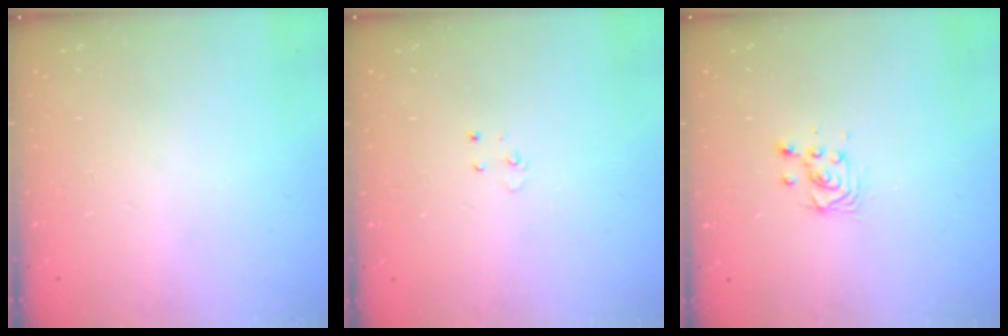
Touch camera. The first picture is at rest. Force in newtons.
{"total": 3.0, "press": 2.9, "slide": 0.3}
{"total": 3.3, "press": 3.2, "slide": 0.6}